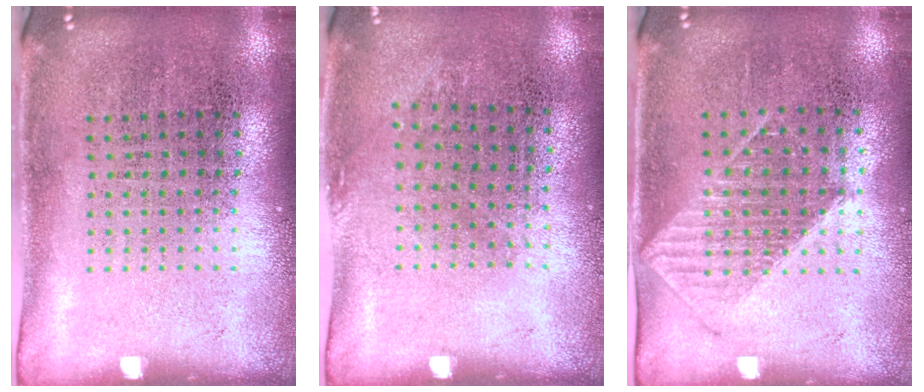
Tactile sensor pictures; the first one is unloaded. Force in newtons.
{"total": 0.8, "press": 0.6, "slide": 0.5}
{"total": 1.0, "press": 0.9, "slide": 0.3}